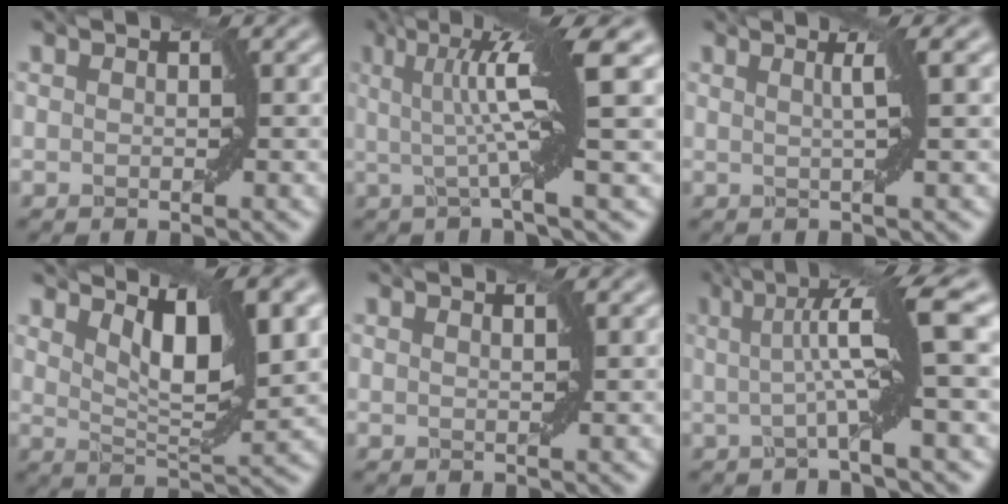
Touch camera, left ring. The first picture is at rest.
{"total": 8.0, "force": [1.6, 1.0, 7.8], "torque": [-0.124, 0.011, 0.023]}
{"total": 2.9, "force": [0.9, 0.5, 2.7], "torque": [-0.031, 0.005, 0.006]}
{"total": 8.1, "force": [3.7, 2.4, 6.8], "torque": [-0.111, 0.000, 0.067]}
{"total": 0.8, "force": [0.7, 0.1, 0.5], "torque": [-0.002, 0.001, 0.007]}
{"total": 7.6, "force": [1.0, 0.8, 7.5], "torque": [-0.118, 0.009, 0.012]}